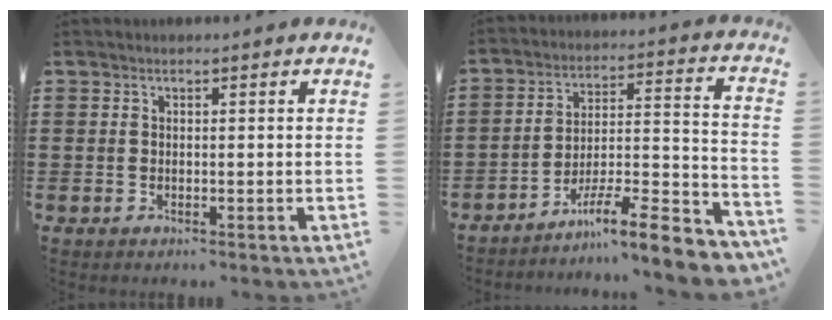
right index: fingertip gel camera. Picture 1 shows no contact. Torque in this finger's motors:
{"motor_torque": [1.63, 0.50, -0.01, 0.01]}